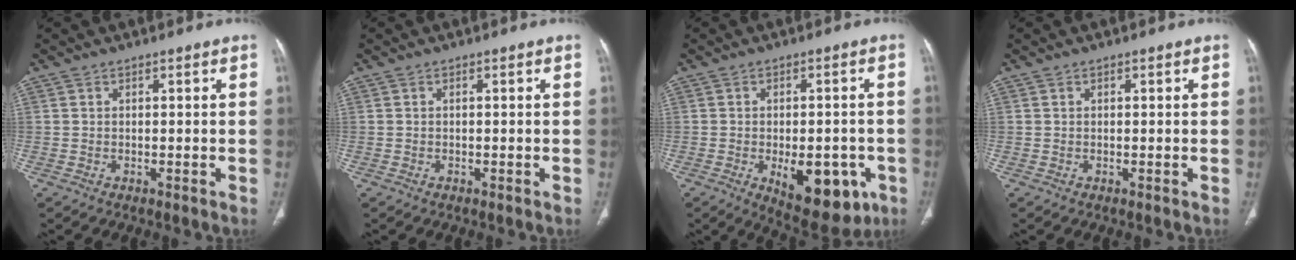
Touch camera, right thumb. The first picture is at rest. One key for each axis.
{"total": 0.0}
{"total": 14.1, "fx": -5.0, "fy": 7.1, "fz": 11.1, "tx": -0.123, "ty": 0.006, "tz": -0.051}
{"total": 0.0}